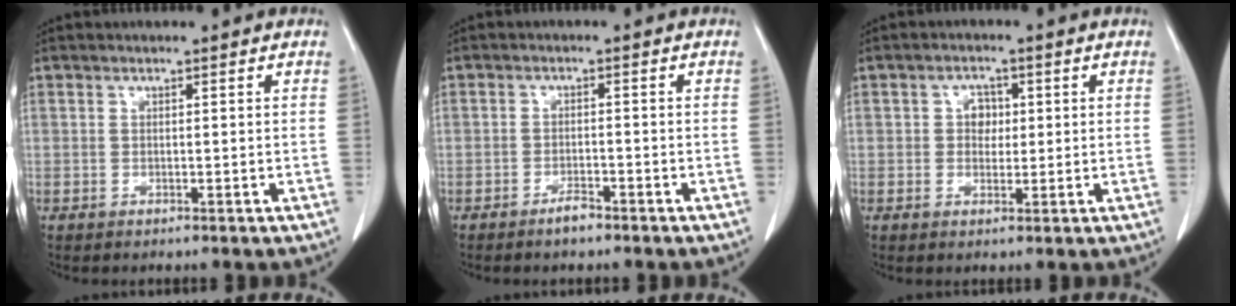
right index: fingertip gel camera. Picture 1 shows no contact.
{"total": 2.0, "force": [-1.6, 0.5, 1.1], "torque": [-0.021, 0.001, -0.025]}
{"total": 2.8, "force": [0.4, 2.2, 1.6], "torque": [-0.022, 0.005, 0.007]}